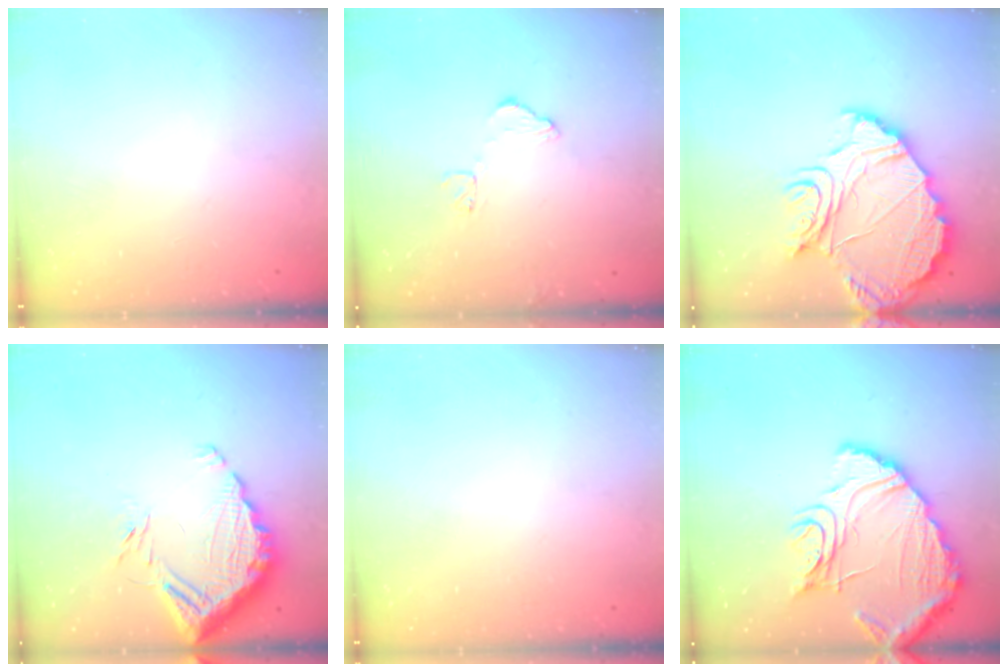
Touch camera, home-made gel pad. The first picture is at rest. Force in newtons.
{"total": 8.3, "press": 8.3, "slide": 0.3}
{"total": 18.7, "press": 18.6, "slide": 1.5}
{"total": 15.8, "press": 15.7, "slide": 1.1}
{"total": 0.0}
{"total": 15.7, "press": 15.6, "slide": 1.0}